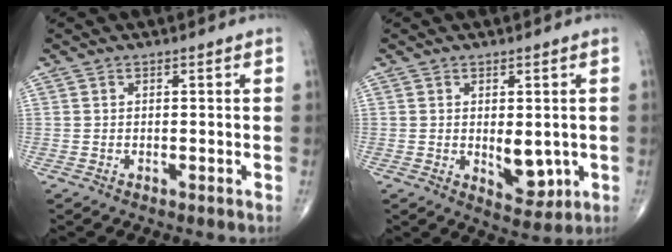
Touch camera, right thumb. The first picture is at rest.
{"total": 5.8, "force": [-0.4, 3.2, 4.8], "torque": [-0.045, -0.012, 0.007]}